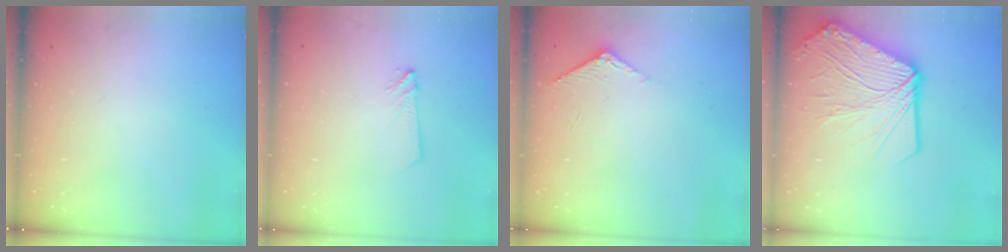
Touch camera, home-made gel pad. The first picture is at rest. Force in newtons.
{"total": 2.8, "press": 2.8, "slide": 0.3}
{"total": 5.0, "press": 4.9, "slide": 0.5}
{"total": 21.3, "press": 21.2, "slide": 2.4}